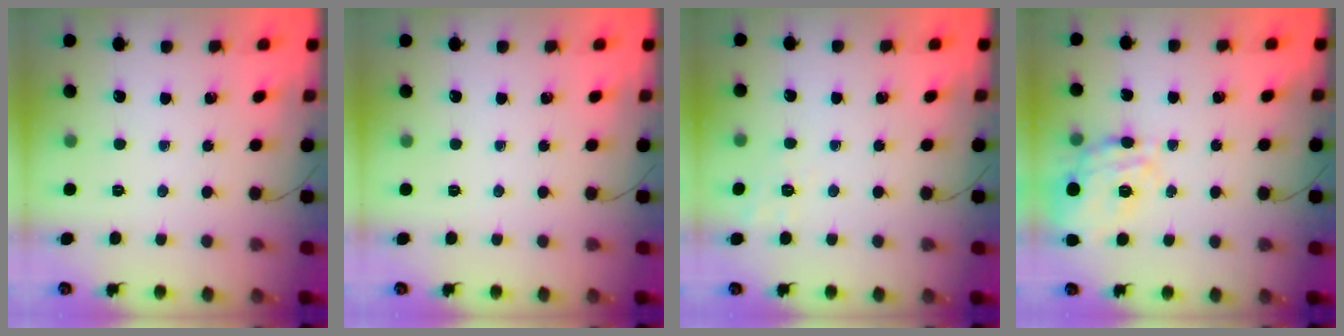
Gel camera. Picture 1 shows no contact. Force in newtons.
{"total": 0.0}
{"total": 1.8, "press": 0.4, "slide": 1.8}
{"total": 16.9, "press": 16.8, "slide": 1.6}